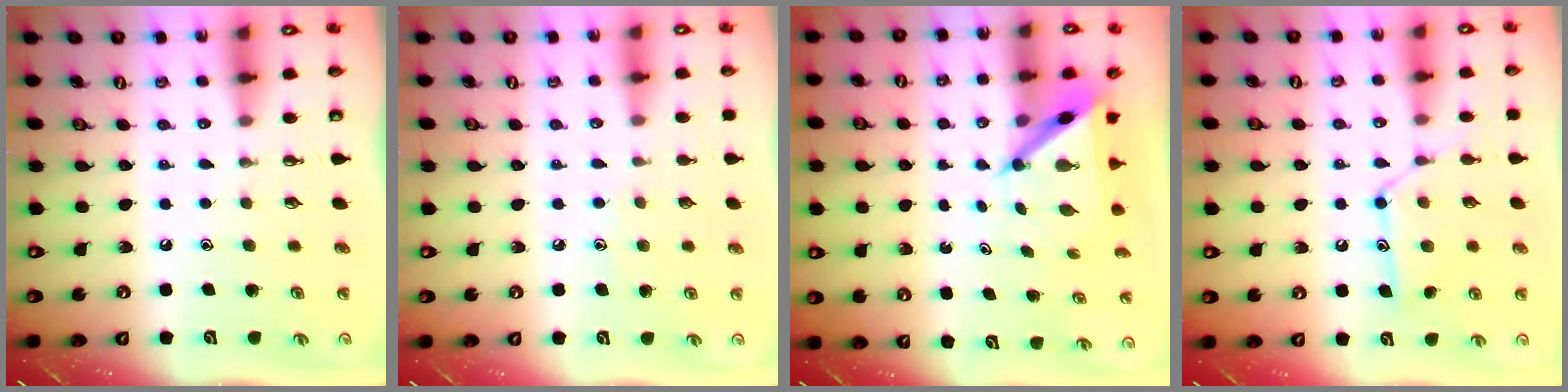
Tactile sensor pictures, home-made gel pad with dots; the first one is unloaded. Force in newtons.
{"total": 3.8, "press": 3.8, "slide": 0.4}
{"total": 5.7, "press": 5.6, "slide": 0.4}
{"total": 12.2, "press": 12.2, "slide": 0.9}